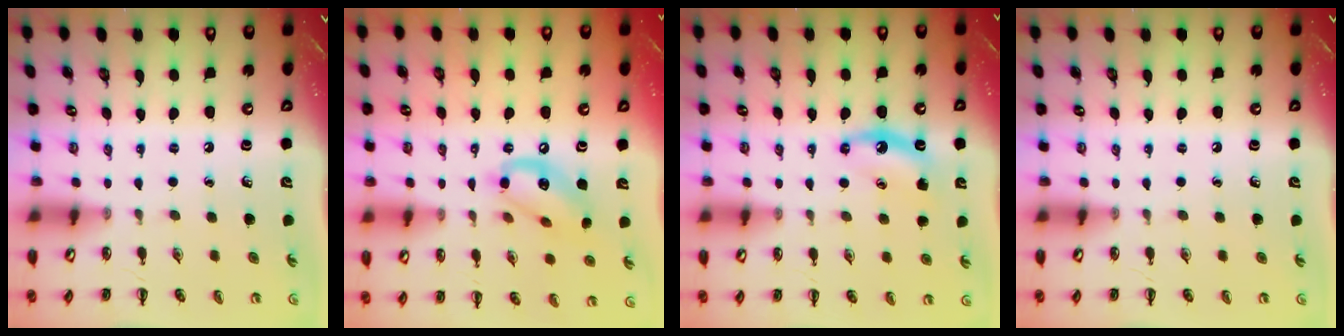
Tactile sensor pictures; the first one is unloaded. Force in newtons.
{"total": 12.3, "press": 12.0, "slide": 2.6}
{"total": 6.5, "press": 6.2, "slide": 1.9}
{"total": 0.0}